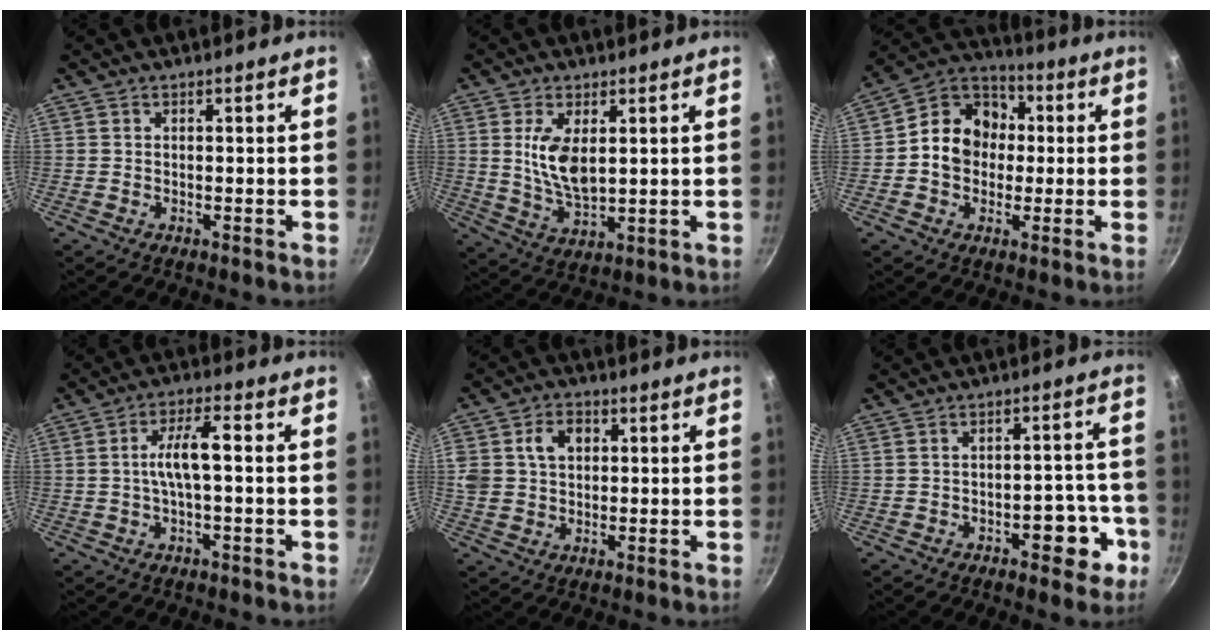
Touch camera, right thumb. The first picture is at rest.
{"total": 8.9, "force": [2.0, 4.4, 7.5], "torque": [-0.135, -0.022, 0.046]}
{"total": 13.1, "force": [0.3, 10.9, 7.1], "torque": [-0.075, 0.028, -0.018]}
{"total": 6.8, "force": [-0.1, 1.9, 6.5], "torque": [-0.122, 0.025, -0.005]}
{"total": 8.0, "force": [2.0, 6.3, 4.5], "torque": [-0.060, 0.006, 0.028]}
{"total": 8.0, "force": [-3.8, 4.1, 5.8], "torque": [-0.038, 0.043, -0.043]}